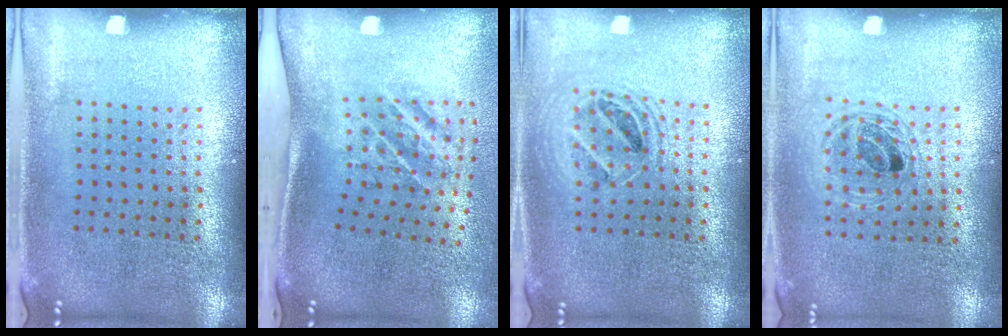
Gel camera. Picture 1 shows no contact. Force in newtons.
{"total": 2.2, "press": 1.3, "slide": 1.9}
{"total": 1.5, "press": 1.4, "slide": 0.7}
{"total": 1.3, "press": 1.2, "slide": 0.4}